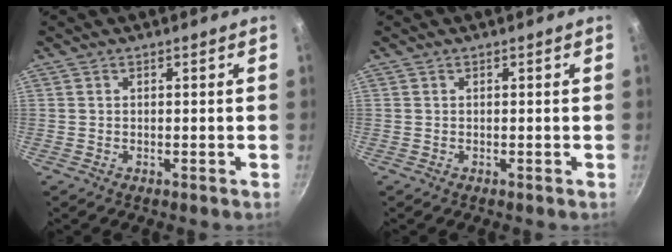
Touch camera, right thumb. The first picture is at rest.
{"total": 0.0}